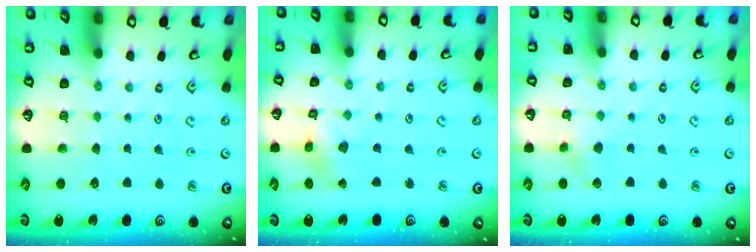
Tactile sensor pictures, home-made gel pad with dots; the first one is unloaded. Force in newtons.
{"total": 2.6, "press": 2.6, "slide": 0.5}
{"total": 4.0, "press": 3.9, "slide": 0.8}